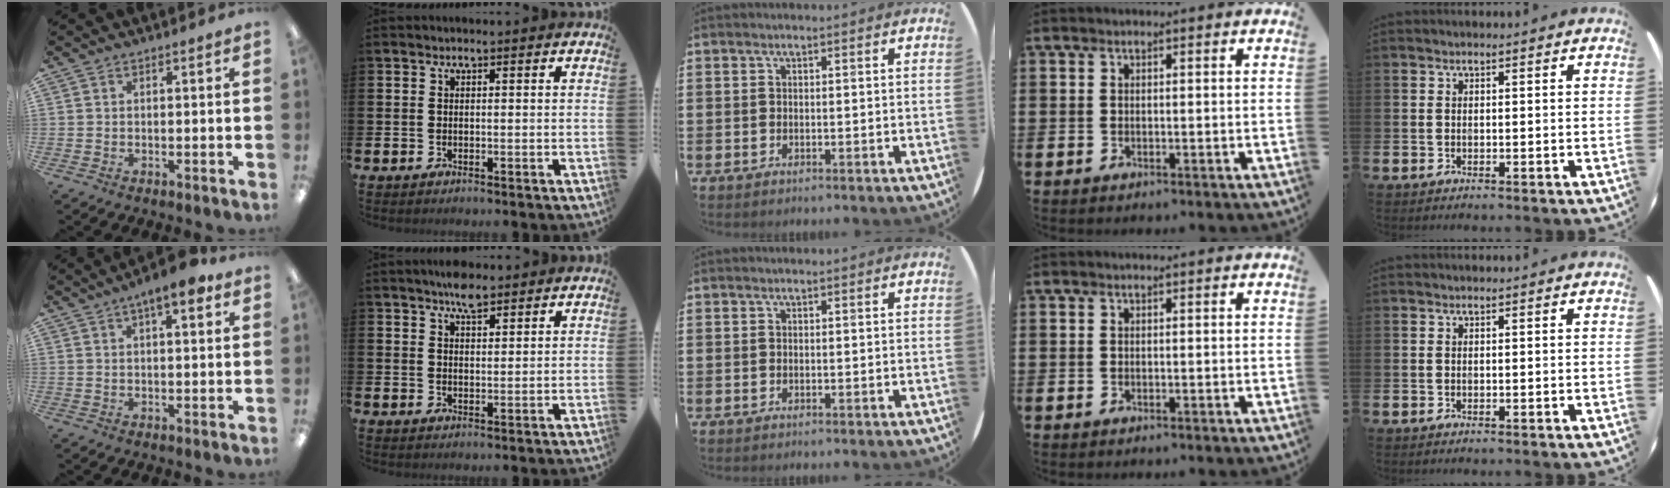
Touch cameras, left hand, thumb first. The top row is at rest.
{"thumb": {"total": 6.5, "force": [3.5, 2.1, 5.0], "torque": [-0.072, -0.011, 0.054]}, "index": {"total": 4.3, "force": [3.8, 1.3, 1.5], "torque": [-0.025, -0.014, 0.066]}}